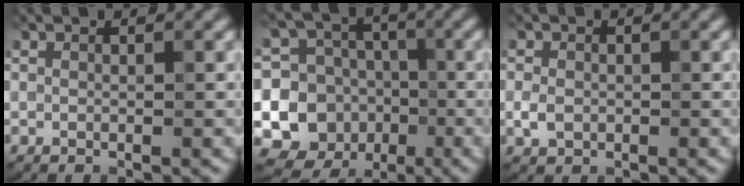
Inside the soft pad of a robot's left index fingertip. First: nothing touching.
{"total": 11.2, "force": [-2.3, 10.7, 2.6], "torque": [-0.060, 0.004, -0.050]}
{"total": 1.6, "force": [-0.3, 1.3, 0.9], "torque": [-0.018, -0.002, -0.009]}